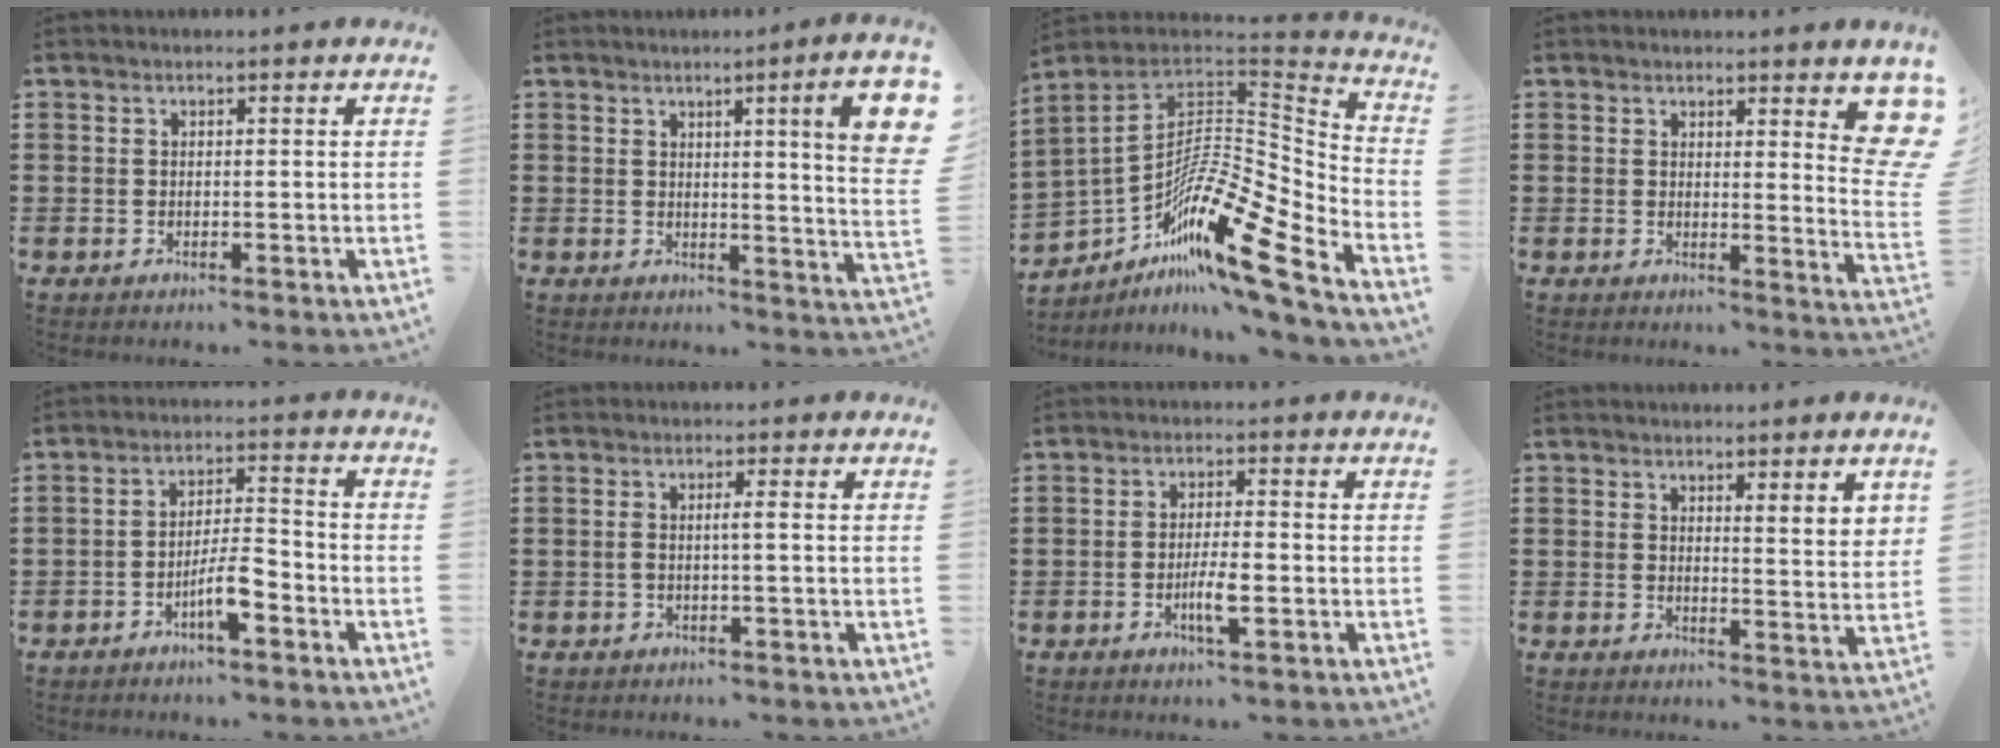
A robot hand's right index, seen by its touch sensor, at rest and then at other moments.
{"total": 8.1, "force": [3.2, 0.1, 7.5], "torque": [-0.114, -0.017, 0.046]}
{"total": 15.7, "force": [-8.8, 4.1, 12.4], "torque": [-0.228, -0.014, -0.169]}
{"total": 4.8, "force": [3.4, 0.9, 3.4], "torque": [-0.046, -0.013, 0.056]}
{"total": 6.2, "force": [-3.2, 1.6, 5.1], "torque": [-0.098, 0.004, -0.059]}
{"total": 1.7, "force": [-0.3, -0.2, 1.6], "torque": [-0.031, -0.001, -0.008]}
{"total": 4.4, "force": [-1.6, 0.7, 4.0], "torque": [-0.073, -0.002, -0.029]}
{"total": 2.2, "force": [2.0, -0.4, 1.0], "torque": [-0.027, -0.003, 0.035]}